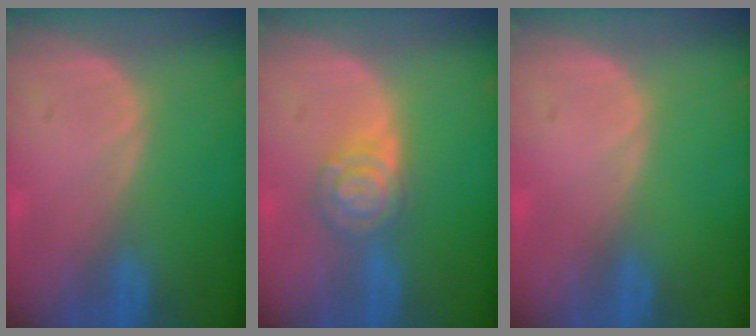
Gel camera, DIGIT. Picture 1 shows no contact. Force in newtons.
{"total": 5.4, "press": 5.3, "slide": 0.4}
{"total": 0.0}